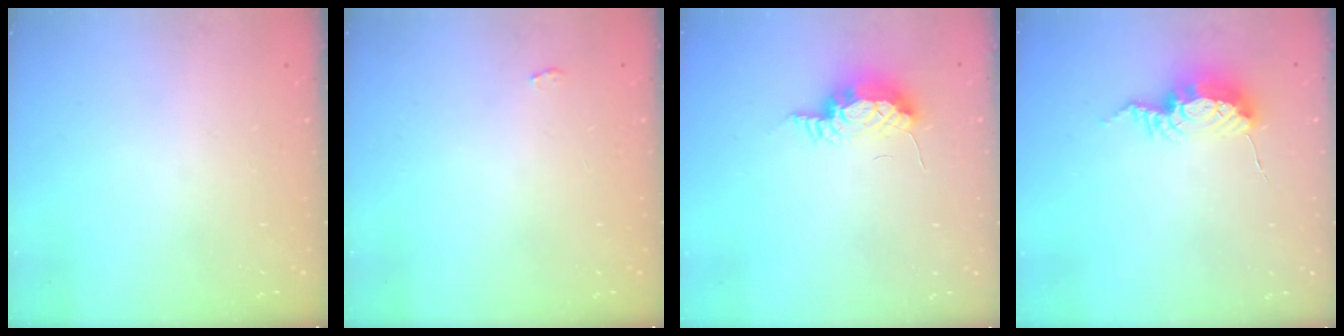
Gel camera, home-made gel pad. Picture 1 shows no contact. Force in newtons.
{"total": 2.2, "press": 2.1, "slide": 0.3}
{"total": 7.9, "press": 7.7, "slide": 1.6}
{"total": 9.8, "press": 9.8, "slide": 0.4}